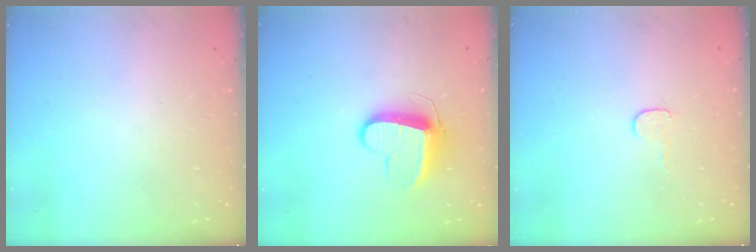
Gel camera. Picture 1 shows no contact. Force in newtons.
{"total": 9.9, "press": 9.9, "slide": 0.1}
{"total": 4.0, "press": 4.0, "slide": 0.4}